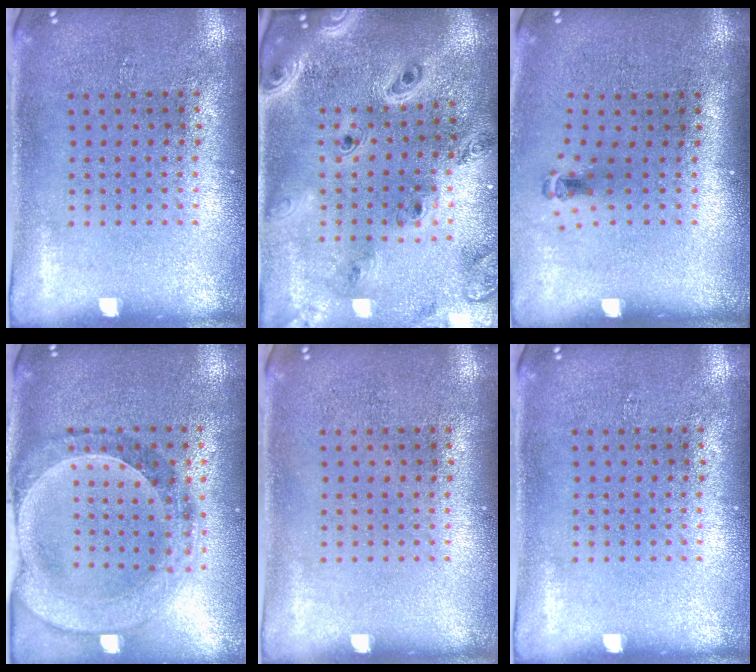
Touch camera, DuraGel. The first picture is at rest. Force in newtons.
{"total": 2.6, "press": 2.3, "slide": 1.2}
{"total": 0.6, "press": 0.3, "slide": 0.5}
{"total": 1.5, "press": 1.5, "slide": 0.3}
{"total": 0.0}
{"total": 0.0}